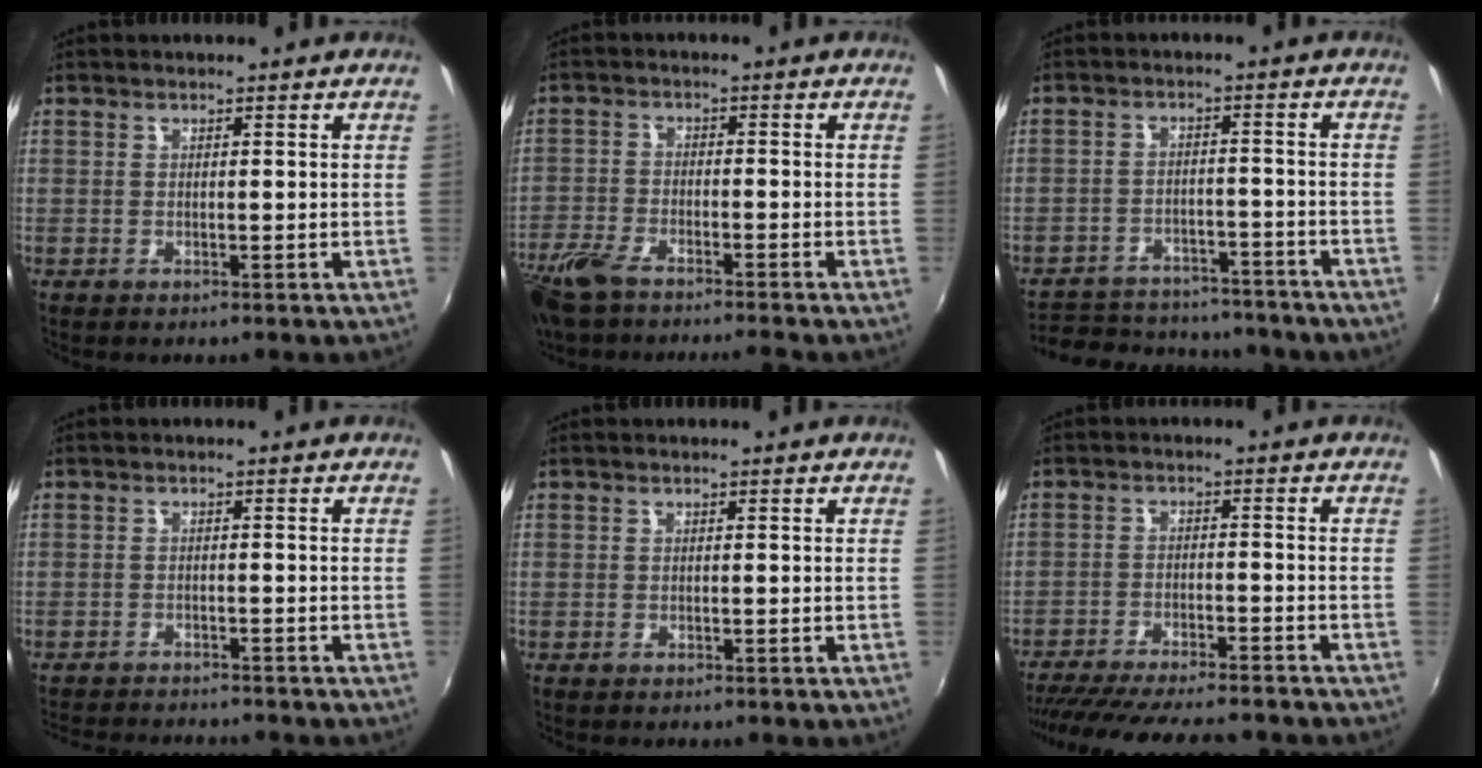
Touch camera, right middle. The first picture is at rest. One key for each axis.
{"total": 9.7, "fx": -7.9, "fy": 2.0, "fz": 5.2, "tx": -0.138, "ty": -0.031, "tz": -0.150}
{"total": 21.9, "fx": -18.5, "fy": 8.1, "fz": 8.5, "tx": -0.177, "ty": 0.006, "tz": -0.236}
{"total": 9.0, "fx": -8.3, "fy": 1.6, "fz": 3.0, "tx": -0.075, "ty": -0.013, "tz": -0.125}
{"total": 0.0}
{"total": 20.0, "fx": -17.4, "fy": 3.8, "fz": 9.1, "tx": -0.175, "ty": -0.024, "tz": -0.256}